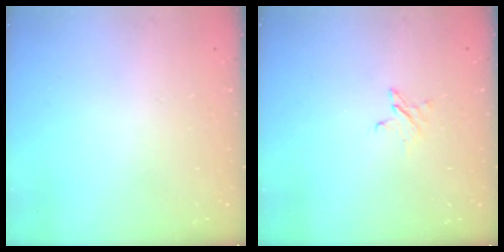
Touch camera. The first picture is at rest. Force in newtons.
{"total": 2.7, "press": 2.7, "slide": 0.3}